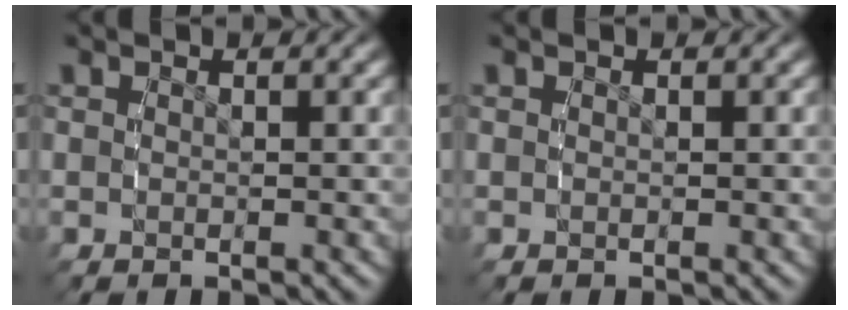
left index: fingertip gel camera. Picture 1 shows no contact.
{"total": 0.0}